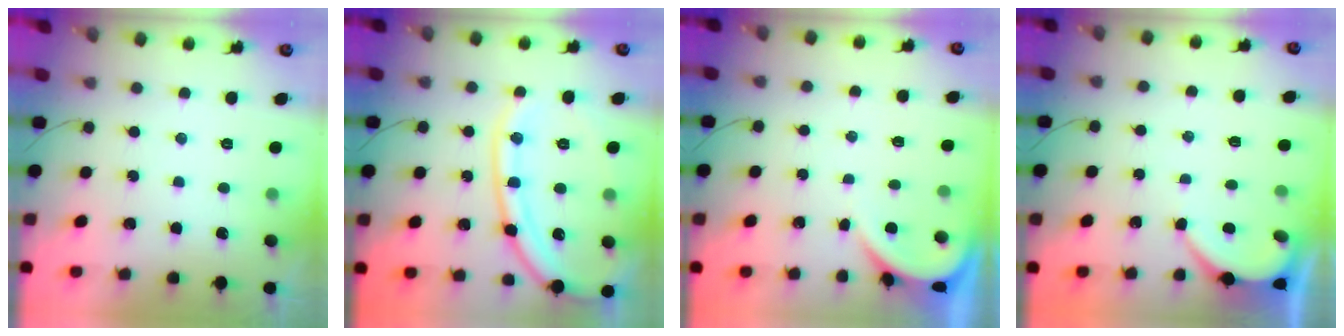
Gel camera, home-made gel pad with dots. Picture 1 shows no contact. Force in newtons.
{"total": 16.4, "press": 16.4, "slide": 1.6}
{"total": 2.1, "press": 2.1, "slide": 0.2}
{"total": 2.2, "press": 2.2, "slide": 0.2}